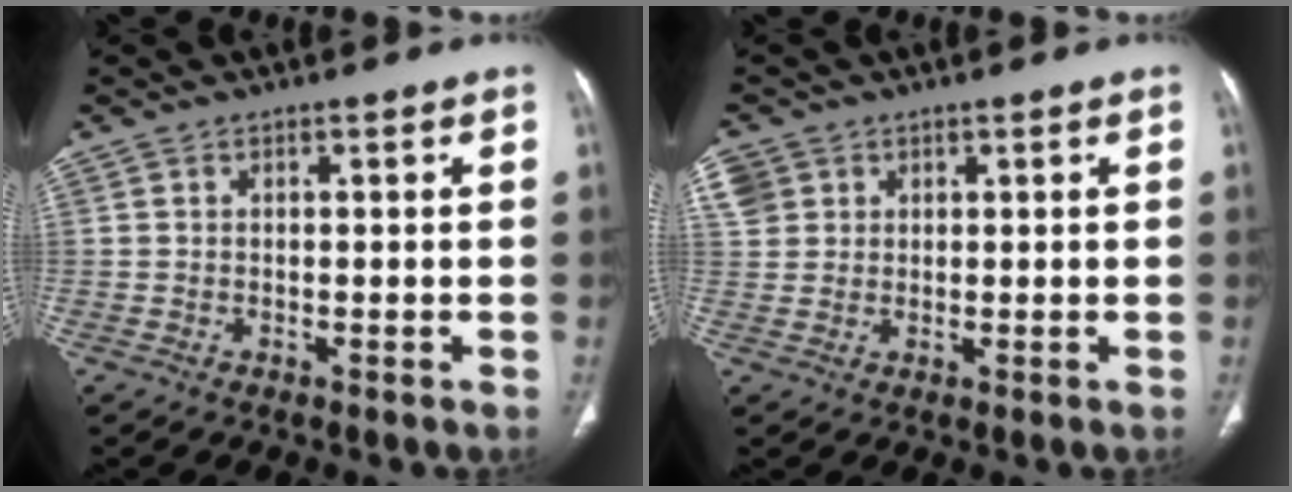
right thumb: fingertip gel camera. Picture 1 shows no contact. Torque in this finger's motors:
{"motor_torque": [-0.15, 0.19, 0.76, -0.06, 0.08]}